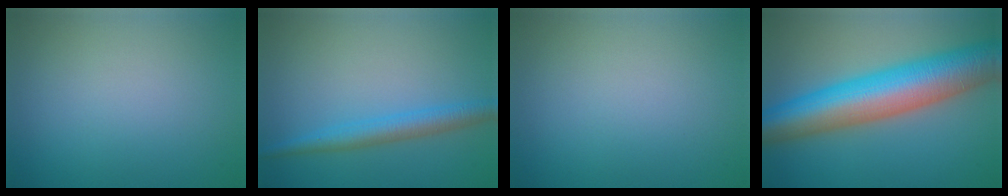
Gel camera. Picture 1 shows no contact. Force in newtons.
{"total": 3.0, "press": 3.0, "slide": 0.1}
{"total": 0.0}
{"total": 11.9, "press": 11.9, "slide": 0.1}